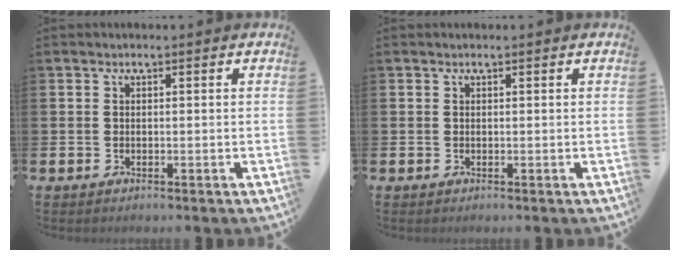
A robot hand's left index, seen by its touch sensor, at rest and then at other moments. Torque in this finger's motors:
{"motor_torque": [-0.09, 0.08, -0.07, -0.01]}